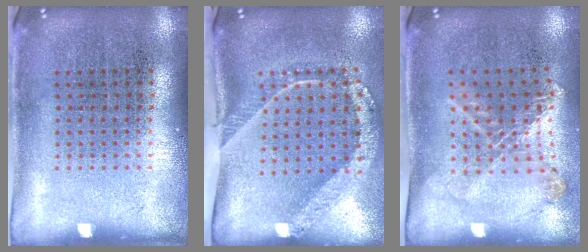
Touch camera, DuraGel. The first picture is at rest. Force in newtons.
{"total": 2.4, "press": 1.6, "slide": 1.8}
{"total": 1.1, "press": 1.1, "slide": 0.3}